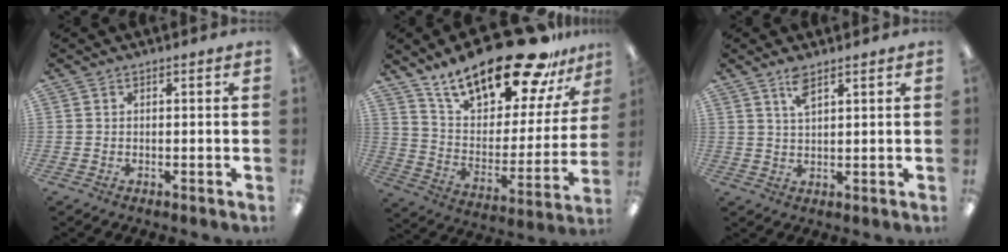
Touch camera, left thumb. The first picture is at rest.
{"total": 25.7, "force": [19.4, 9.1, 14.2], "torque": [-0.227, -0.123, 0.325]}
{"total": 4.4, "force": [2.9, 1.3, 3.0], "torque": [-0.068, 0.001, 0.051]}